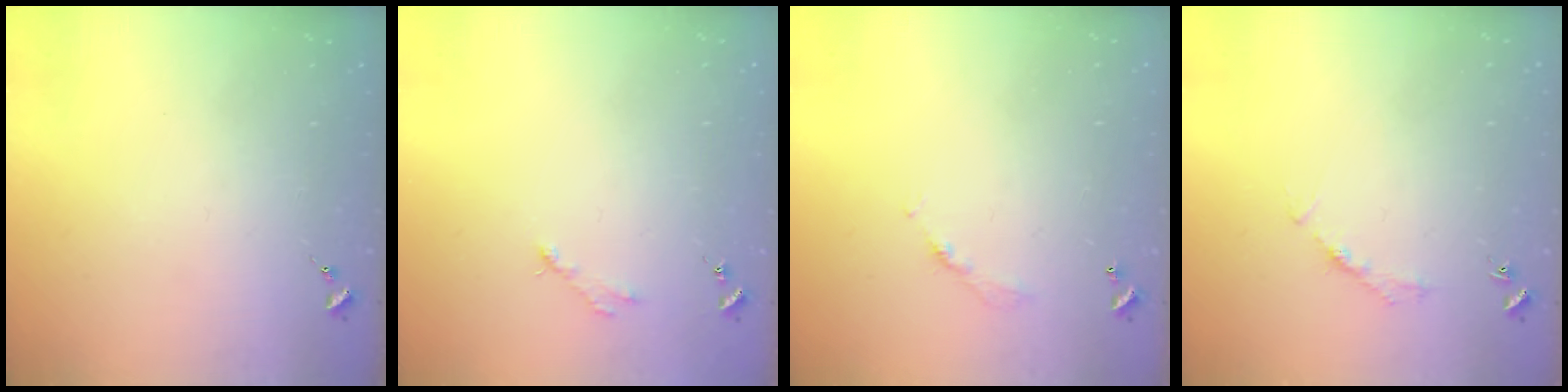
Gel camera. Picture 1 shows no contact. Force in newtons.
{"total": 2.8, "press": 2.8, "slide": 0.4}
{"total": 4.4, "press": 4.3, "slide": 0.2}
{"total": 2.7, "press": 2.7, "slide": 0.4}